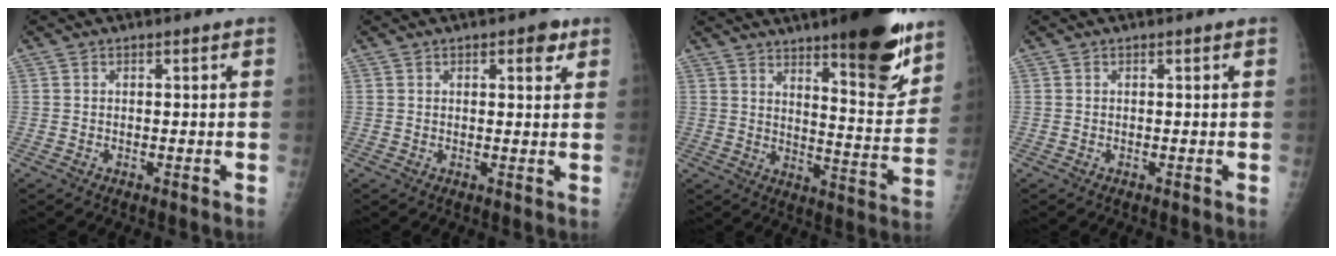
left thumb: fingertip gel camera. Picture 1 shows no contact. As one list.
[{"total": 3.6, "force": [1.9, 1.6, 2.6], "torque": [-0.020, -0.005, 0.020]}, {"total": 17.9, "force": [11.8, 4.2, 12.8], "torque": [-0.139, -0.080, 0.176]}, {"total": 0.0}]